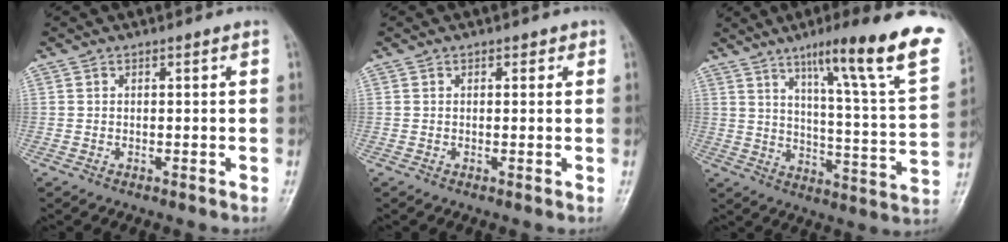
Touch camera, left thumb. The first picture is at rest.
{"total": 1.4, "force": [0.5, 1.0, 0.8], "torque": [0.004, 0.001, 0.002]}
{"total": 24.0, "force": [13.8, 3.0, 19.4], "torque": [-0.260, -0.048, 0.197]}